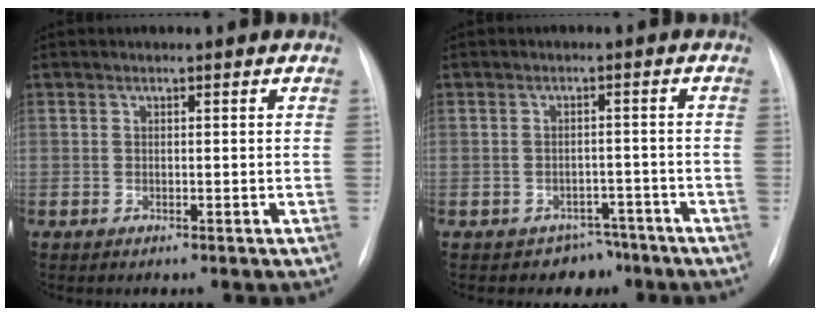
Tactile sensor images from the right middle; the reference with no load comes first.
{"total": 4.0, "force": [-3.1, 2.6, -0.4], "torque": [0.013, 0.018, -0.040]}